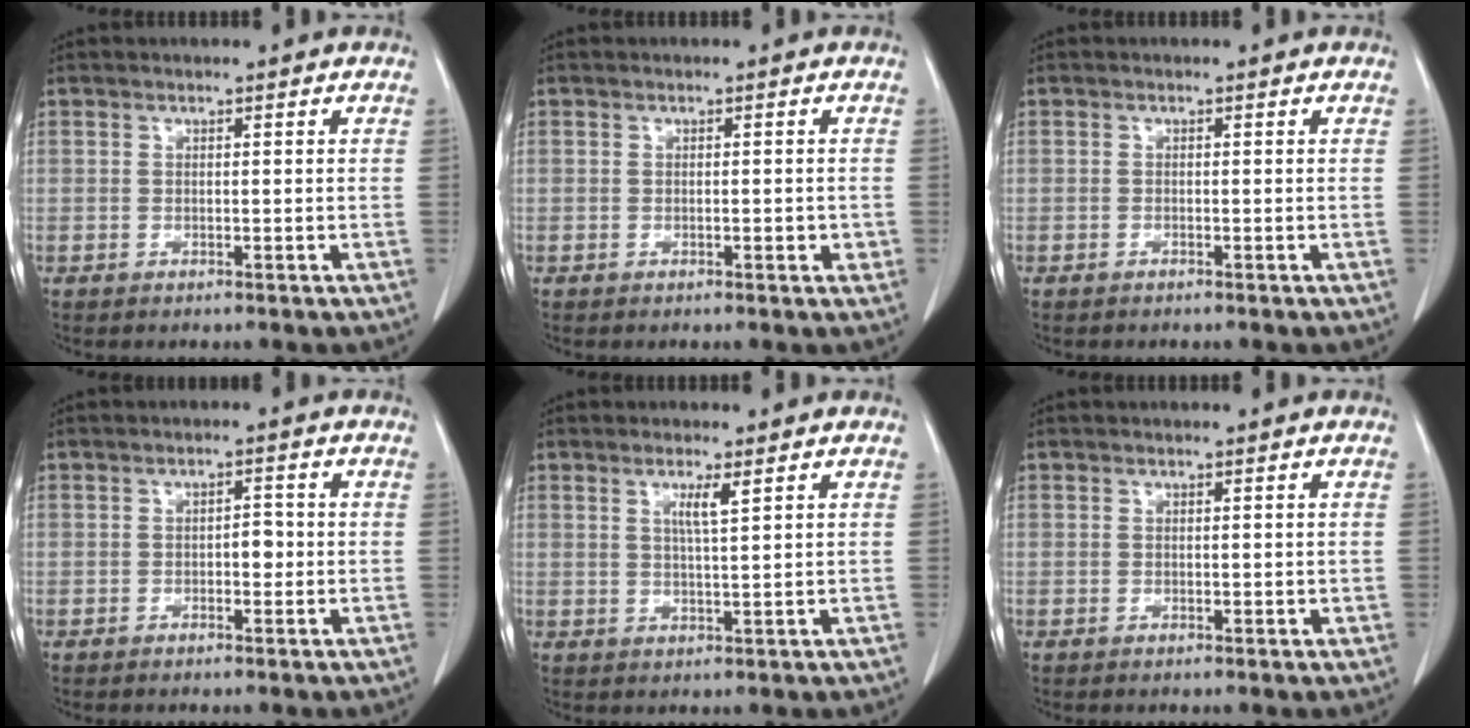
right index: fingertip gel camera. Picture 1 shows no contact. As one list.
[{"total": 1.3, "force": [-0.2, 0.6, 1.1], "torque": [-0.009, 0.003, 0.002]}, {"total": 0.0}, {"total": 2.3, "force": [-0.2, 1.2, 2.0], "torque": [-0.018, 0.007, -0.002]}, {"total": 2.9, "force": [1.3, -0.1, 2.6], "torque": [-0.050, -0.003, 0.025]}, {"total": 0.6, "force": [0.3, 0.4, 0.3], "torque": [0.002, 0.002, 0.007]}]